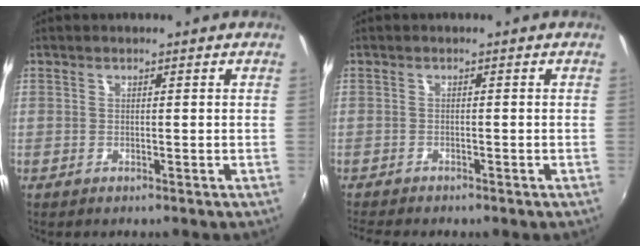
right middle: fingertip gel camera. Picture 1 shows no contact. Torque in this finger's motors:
{"motor_torque": [1.11, -1.02, 0.24, 0.09]}